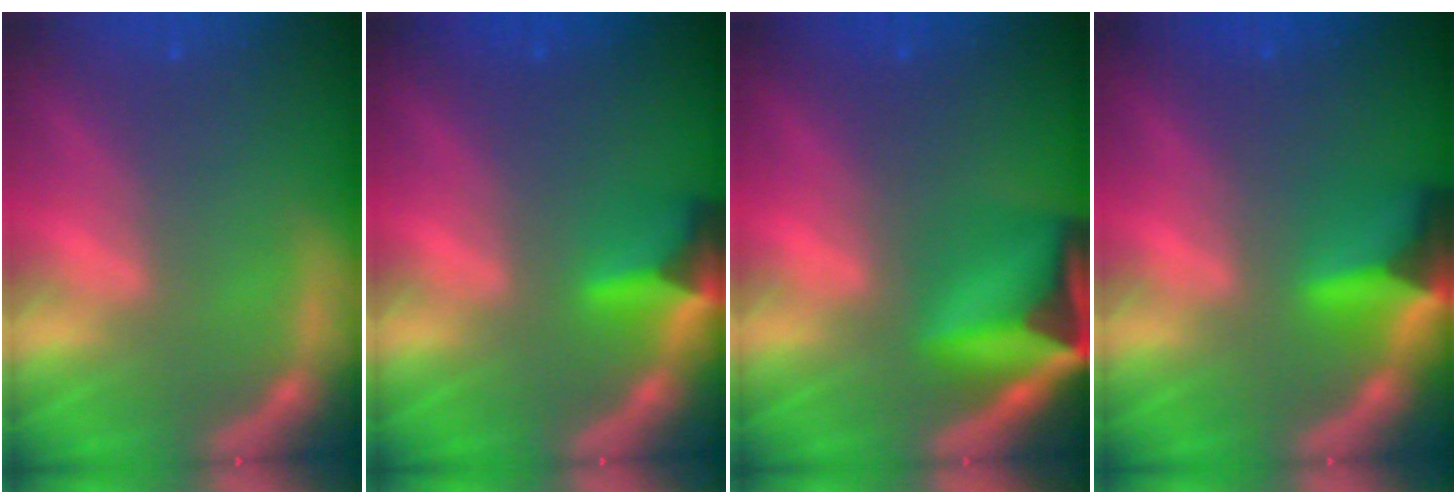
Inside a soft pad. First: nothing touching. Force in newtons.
{"total": 3.9}
{"total": 9.5}
{"total": 5.4}